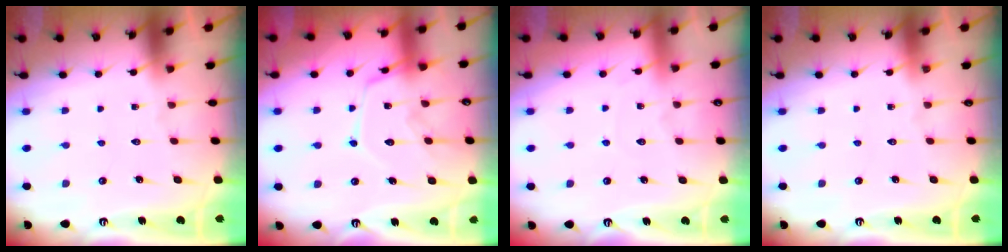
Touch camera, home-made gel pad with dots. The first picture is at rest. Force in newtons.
{"total": 12.6, "press": 12.6, "slide": 0.7}
{"total": 2.7, "press": 2.7, "slide": 0.3}
{"total": 0.0}